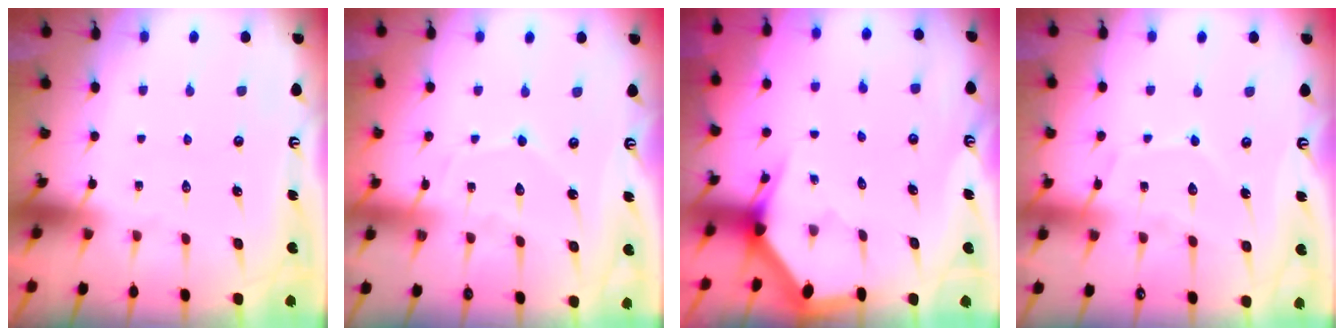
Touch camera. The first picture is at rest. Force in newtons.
{"total": 5.9, "press": 5.9, "slide": 0.5}
{"total": 3.0, "press": 3.0, "slide": 0.0}
{"total": 8.5, "press": 8.5, "slide": 0.7}